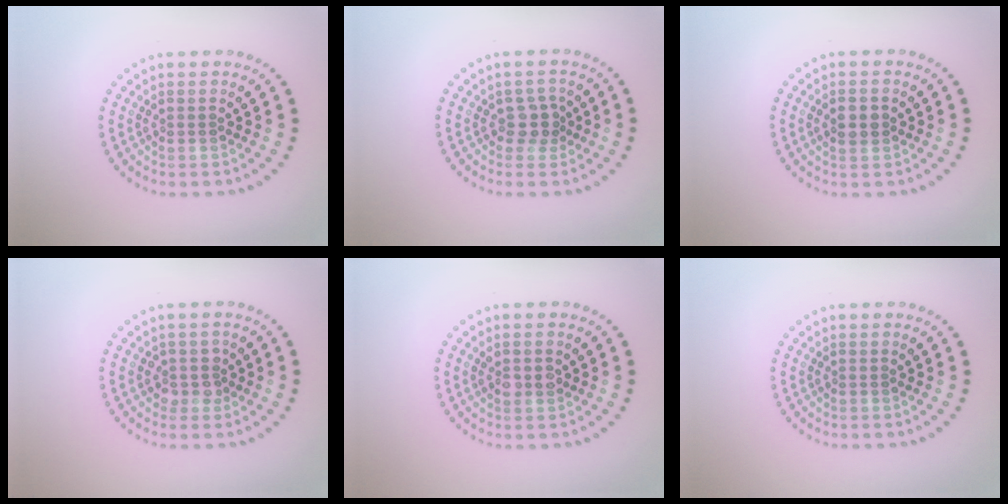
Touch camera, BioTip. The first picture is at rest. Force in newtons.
{"total": 1.7, "press": 1.4, "slide": 1.0}
{"total": 1.8, "press": 1.7, "slide": 0.3}
{"total": 1.6, "press": 1.4, "slide": 0.8}
{"total": 1.6, "press": 1.6, "slide": 0.3}
{"total": 0.0}